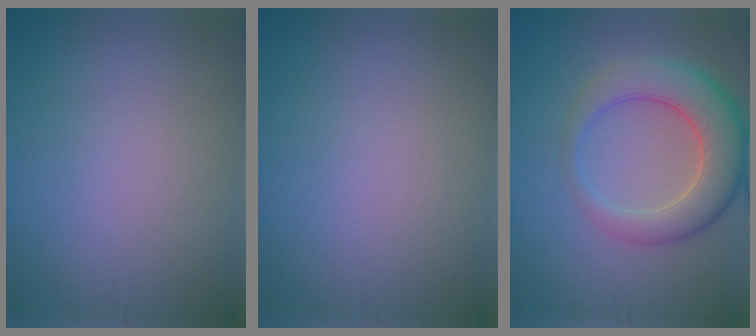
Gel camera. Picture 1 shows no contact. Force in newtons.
{"total": 0.0}
{"total": 7.1, "press": 7.1, "slide": 0.4}